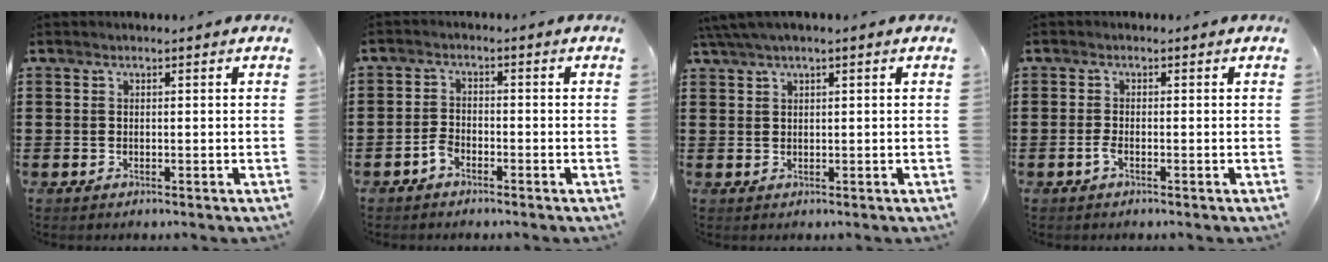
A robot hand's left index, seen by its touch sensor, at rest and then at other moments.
{"total": 2.3, "force": [-1.8, 1.1, 0.9], "torque": [-0.022, 0.005, -0.037]}
{"total": 2.2, "force": [1.2, 0.2, 1.8], "torque": [-0.035, 0.001, 0.023]}
{"total": 1.4, "force": [-0.8, 0.2, 1.0], "torque": [-0.028, -0.005, -0.017]}